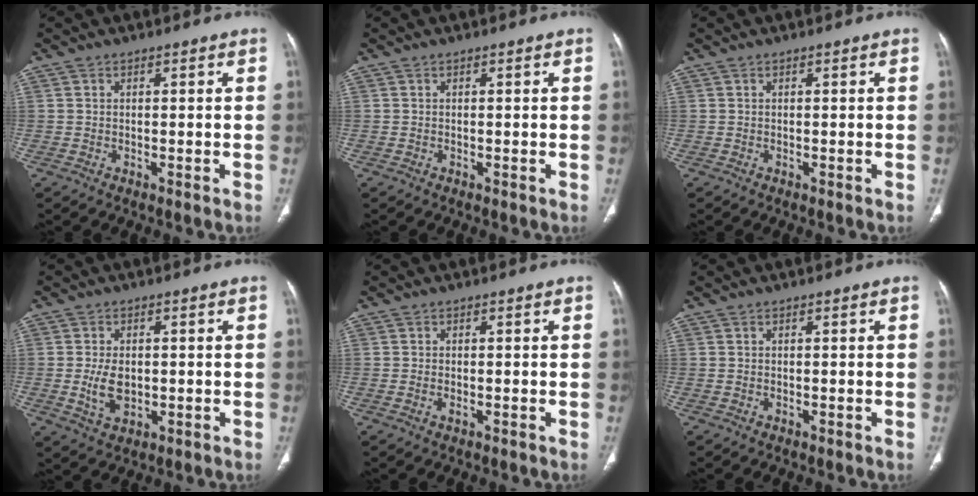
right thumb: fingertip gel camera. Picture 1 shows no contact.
{"total": 0.0}
{"total": 0.0}
{"total": 5.7, "force": [-0.6, 3.6, 4.4], "torque": [-0.076, -0.004, -0.002]}
{"total": 1.0, "force": [-0.4, 0.4, 0.8], "torque": [-0.020, 0.007, -0.005]}
{"total": 0.0}